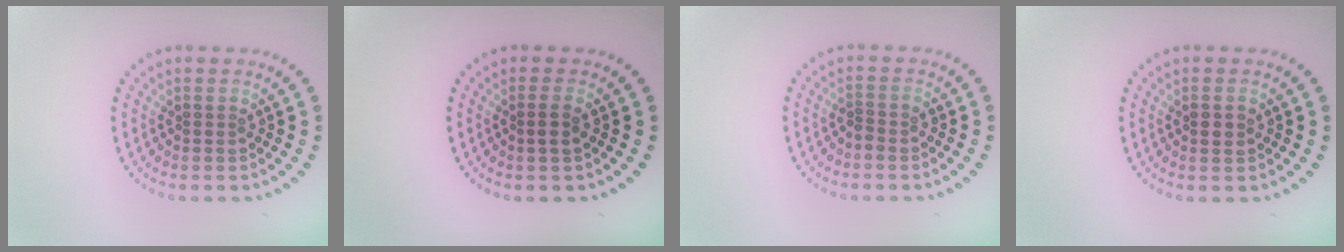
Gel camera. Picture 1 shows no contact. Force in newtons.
{"total": 1.1, "press": 1.0, "slide": 0.5}
{"total": 1.0, "press": 0.8, "slide": 0.7}
{"total": 1.2, "press": 1.2, "slide": 0.2}